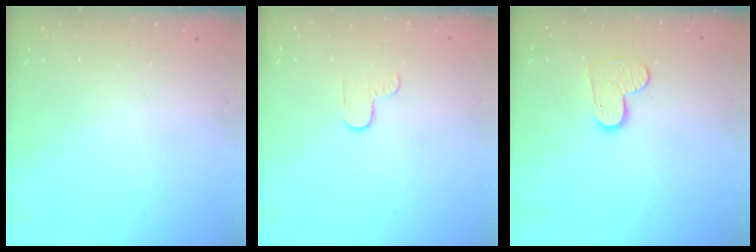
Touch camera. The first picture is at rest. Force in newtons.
{"total": 2.7, "press": 2.6, "slide": 0.4}
{"total": 7.5, "press": 7.5, "slide": 0.5}